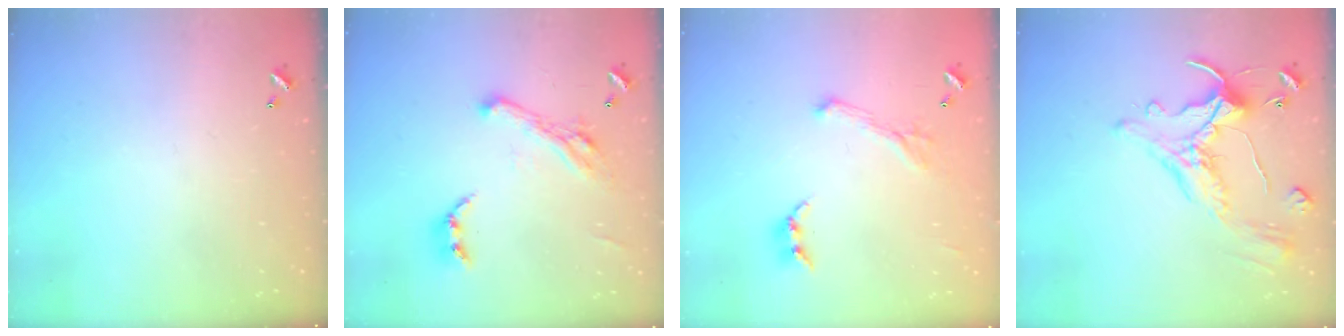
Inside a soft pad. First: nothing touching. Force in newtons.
{"total": 7.2, "press": 7.1, "slide": 1.1}
{"total": 1.1, "press": 0.6, "slide": 0.9}
{"total": 2.5, "press": 2.2, "slide": 1.2}